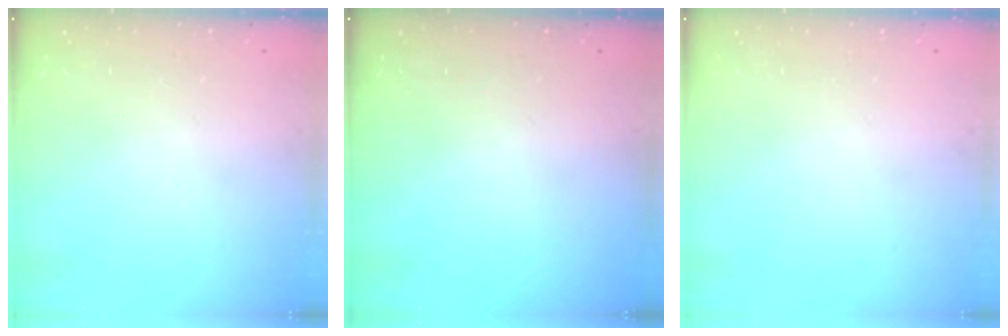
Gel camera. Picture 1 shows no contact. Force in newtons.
{"total": 0.0}
{"total": 0.0}